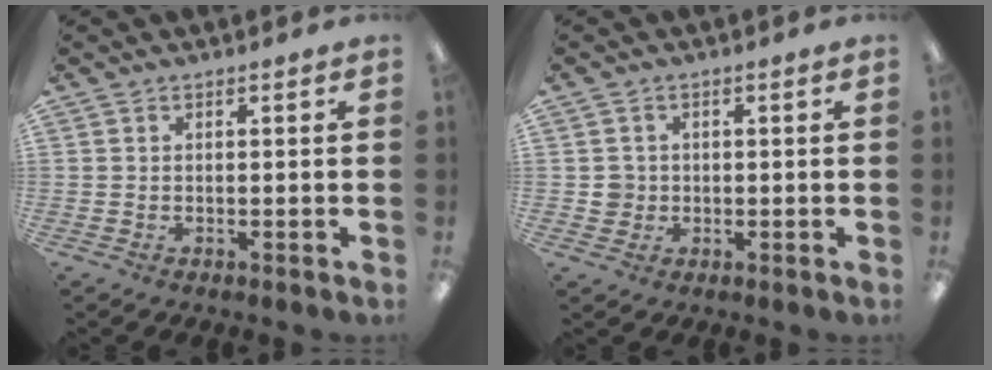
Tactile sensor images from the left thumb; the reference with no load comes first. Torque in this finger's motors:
{"motor_torque": [-0.15, 0.13, 0.08, -0.13, 0.00]}